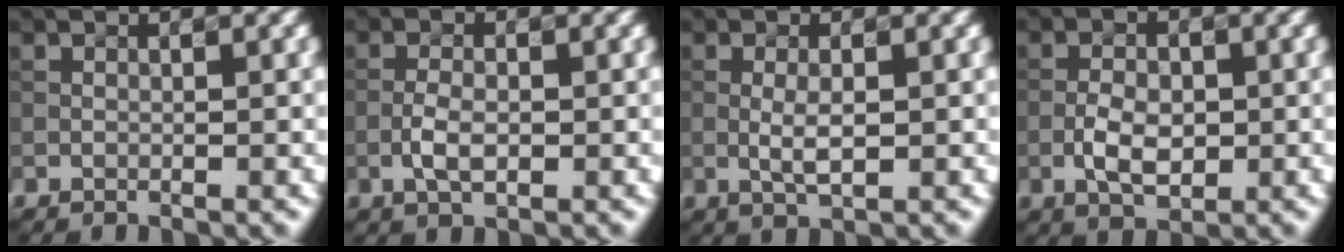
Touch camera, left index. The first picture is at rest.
{"total": 2.3, "force": [-0.7, 1.1, 2.0], "torque": [-0.040, 0.001, -0.015]}
{"total": 2.1, "force": [-0.1, 0.6, 2.0], "torque": [-0.041, -0.001, -0.001]}
{"total": 3.4, "force": [-0.8, 2.0, 2.6], "torque": [-0.047, 0.002, -0.016]}